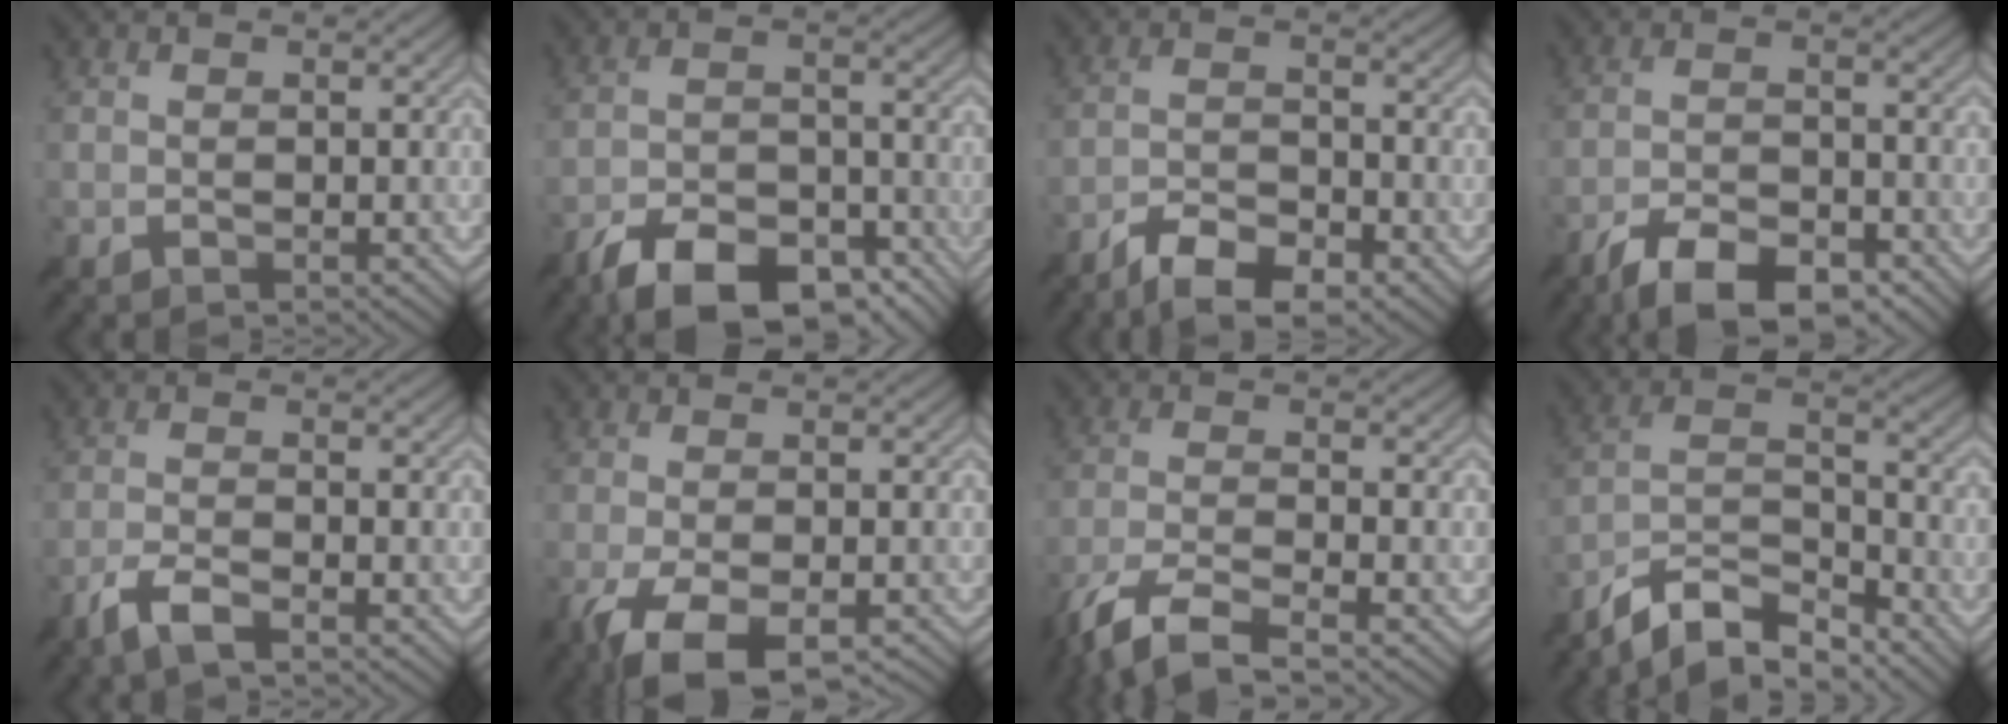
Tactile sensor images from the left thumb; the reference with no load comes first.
{"total": 12.0, "force": [-8.5, 4.6, 7.1], "torque": [-0.125, -0.004, -0.152]}
{"total": 7.0, "force": [-5.1, 2.0, 4.5], "torque": [-0.088, 0.000, -0.095]}
{"total": 9.2, "force": [-6.6, 2.9, 5.7], "torque": [-0.101, 0.002, -0.121]}
{"total": 3.9, "force": [-2.5, 0.8, 2.9], "torque": [-0.065, 0.002, -0.060]}
{"total": 8.7, "force": [-4.7, 2.8, 6.7], "torque": [-0.139, -0.017, -0.080]}
{"total": 7.4, "force": [-5.0, 1.6, 5.2], "torque": [-0.112, -0.010, -0.108]}
{"total": 9.7, "force": [-8.1, 2.4, 4.6], "torque": [-0.090, 0.012, -0.161]}